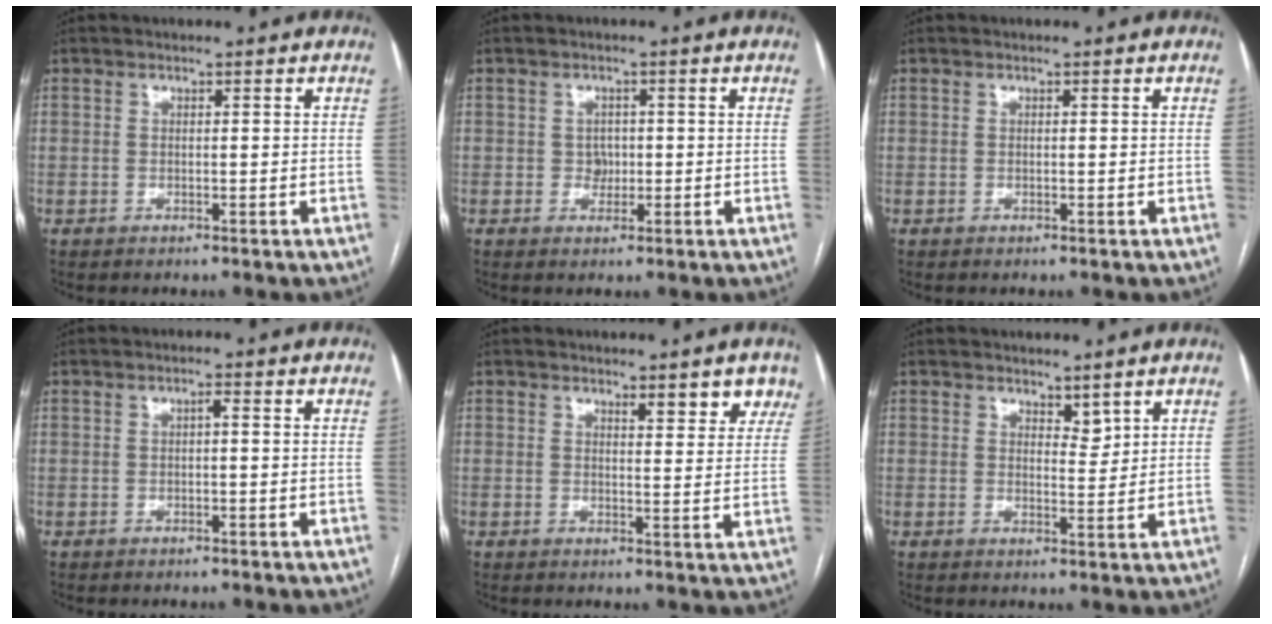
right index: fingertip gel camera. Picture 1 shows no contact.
{"total": 2.0, "force": [0.1, 1.8, 0.9], "torque": [-0.003, 0.005, 0.004]}
{"total": 0.0}
{"total": 0.8, "force": [0.0, 0.2, 0.8], "torque": [-0.012, 0.003, 0.000]}
{"total": 4.9, "force": [3.9, 1.3, 2.7], "torque": [-0.024, -0.009, 0.038]}
{"total": 2.4, "force": [1.9, 0.9, 1.0], "torque": [-0.016, -0.007, 0.036]}